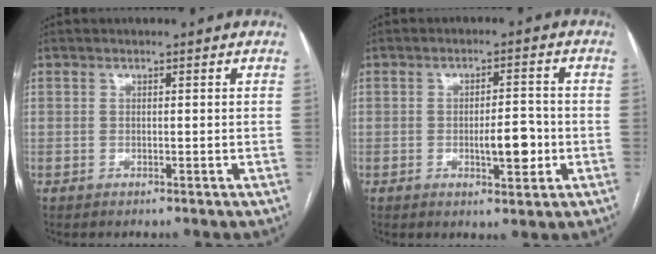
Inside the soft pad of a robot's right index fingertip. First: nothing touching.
{"total": 5.6, "force": [-1.3, 1.8, 5.2], "torque": [-0.077, 0.000, -0.015]}